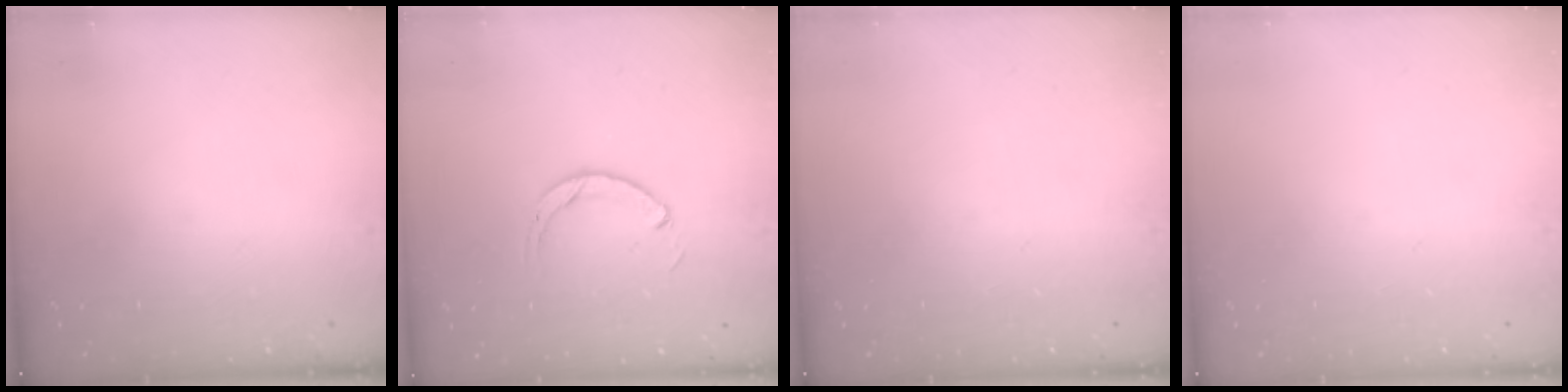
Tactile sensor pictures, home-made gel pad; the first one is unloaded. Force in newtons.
{"total": 3.0, "press": 2.9, "slide": 0.4}
{"total": 0.0}
{"total": 0.0}